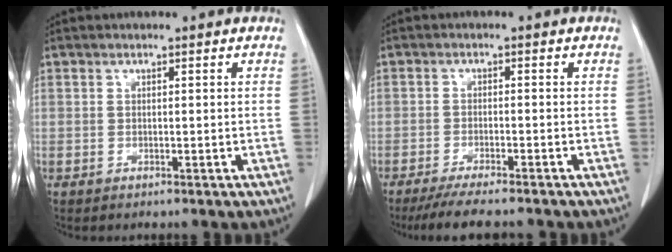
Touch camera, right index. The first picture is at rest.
{"total": 9.3, "force": [-8.0, 1.2, 4.6], "torque": [-0.073, -0.019, -0.126]}